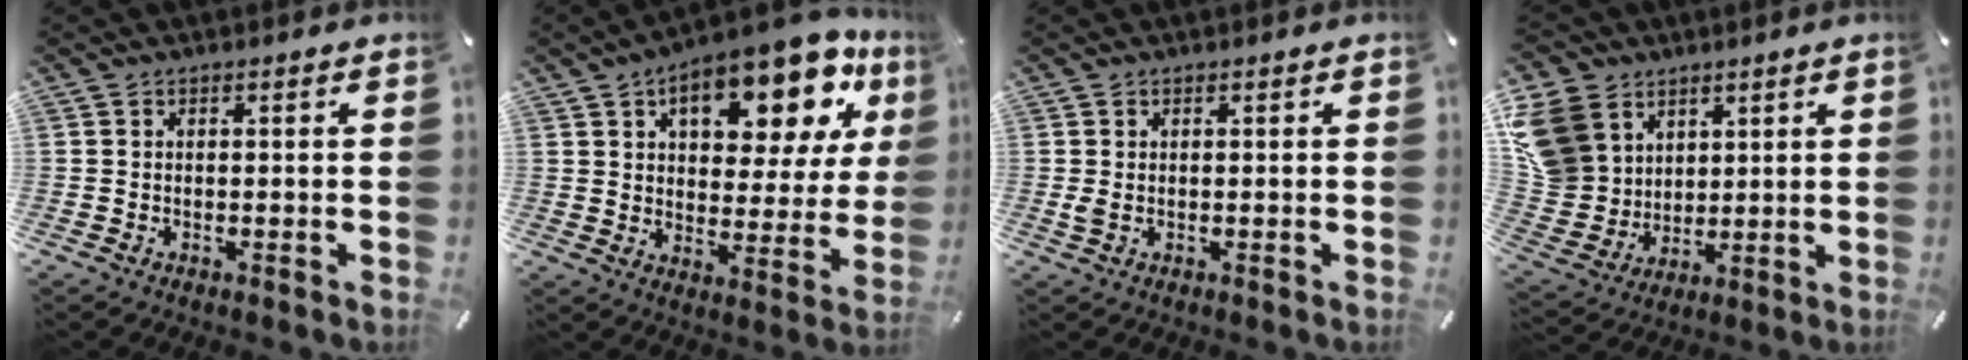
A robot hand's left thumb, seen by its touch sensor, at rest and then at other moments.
{"total": 19.7, "force": [11.5, 8.9, 13.3], "torque": [-0.180, -0.072, 0.184]}
{"total": 1.3, "force": [0.1, 0.8, 0.9], "torque": [-0.010, -0.002, 0.000]}
{"total": 14.8, "force": [5.9, 12.3, 5.6], "torque": [-0.146, -0.024, 0.118]}